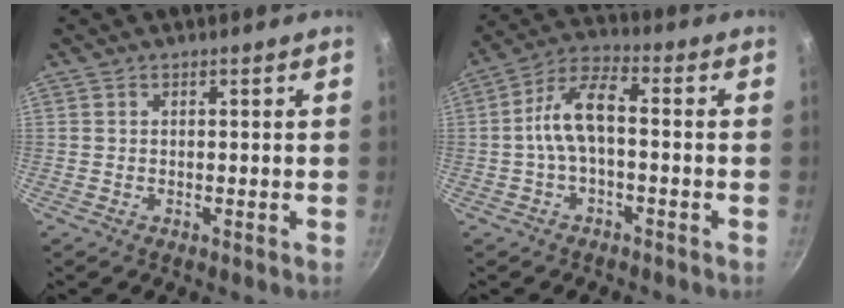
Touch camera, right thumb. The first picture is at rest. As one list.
[{"total": 8.7, "force": [-1.3, 3.9, 7.7], "torque": [-0.147, 0.038, -0.036]}]